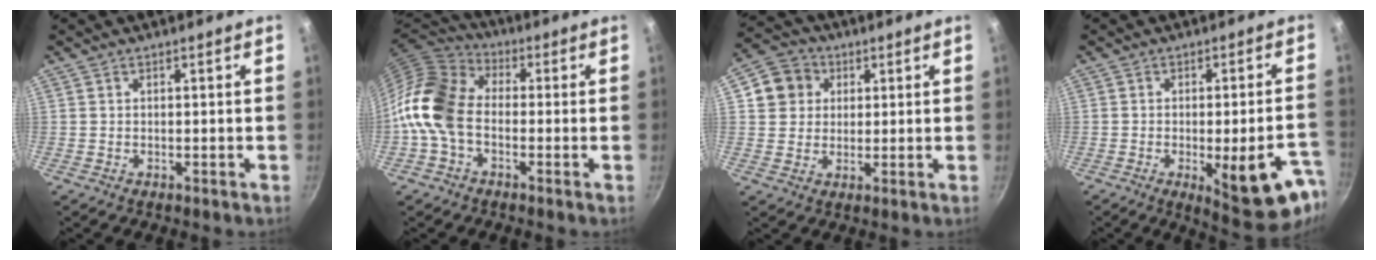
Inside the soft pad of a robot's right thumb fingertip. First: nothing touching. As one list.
[{"total": 13.0, "force": [-2.8, 9.0, 8.9], "torque": [-0.155, 0.038, -0.082]}, {"total": 7.8, "force": [2.5, 7.0, 2.5], "torque": [-0.006, 0.010, 0.035]}, {"total": 16.4, "force": [-5.8, 4.8, 14.6], "torque": [-0.155, 0.005, -0.065]}]